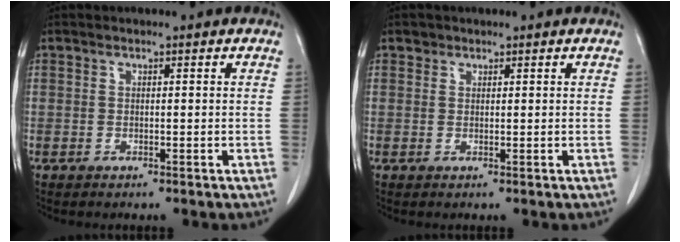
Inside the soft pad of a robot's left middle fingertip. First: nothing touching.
{"total": 0.8, "force": [0.5, 0.6, 0.0], "torque": [0.006, 0.000, 0.007]}